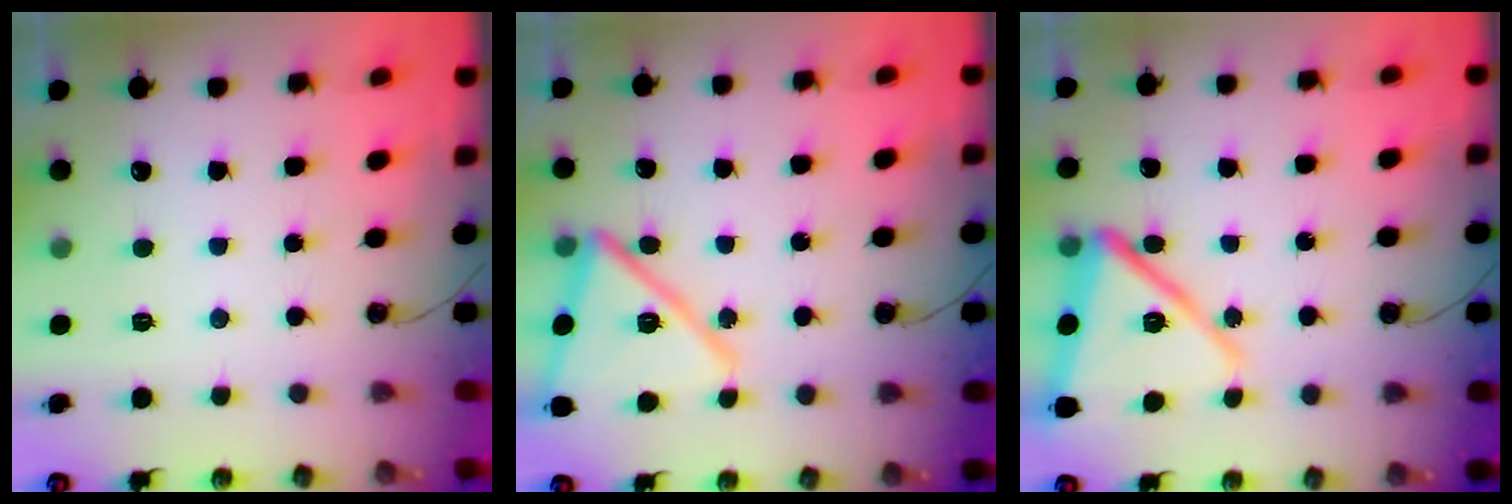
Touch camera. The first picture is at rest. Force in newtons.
{"total": 16.5, "press": 16.5, "slide": 1.2}
{"total": 15.4, "press": 12.5, "slide": 9.1}